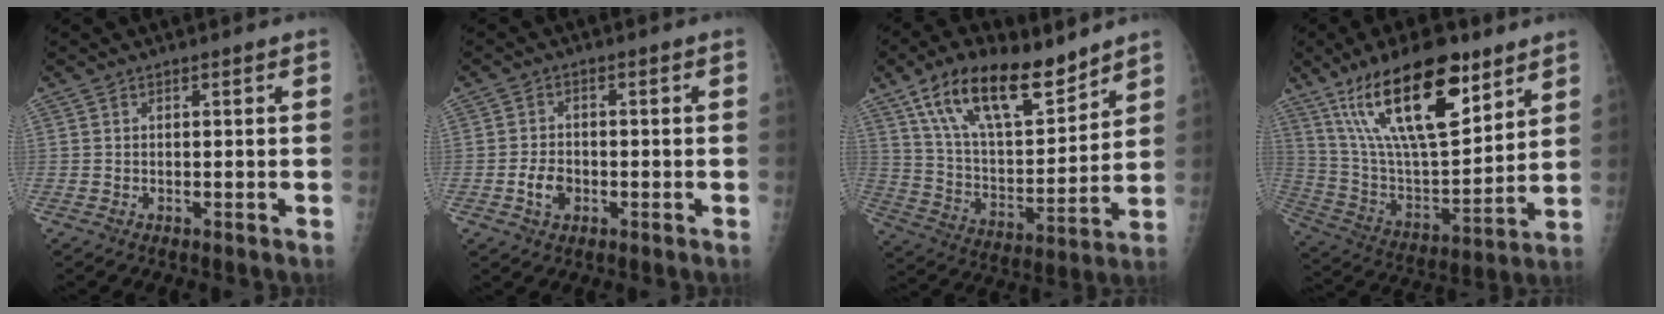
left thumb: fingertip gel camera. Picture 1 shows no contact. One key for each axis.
{"total": 4.1, "fx": -1.3, "fy": 3.0, "fz": 2.4, "tx": -0.034, "ty": 0.009, "tz": -0.024}
{"total": 19.7, "fx": 13.1, "fy": 8.1, "fz": 12.2, "tx": -0.179, "ty": -0.060, "tz": 0.239}
{"total": 24.6, "fx": 13.9, "fy": 9.0, "fz": 18.2, "tx": -0.309, "ty": -0.043, "tz": 0.257}